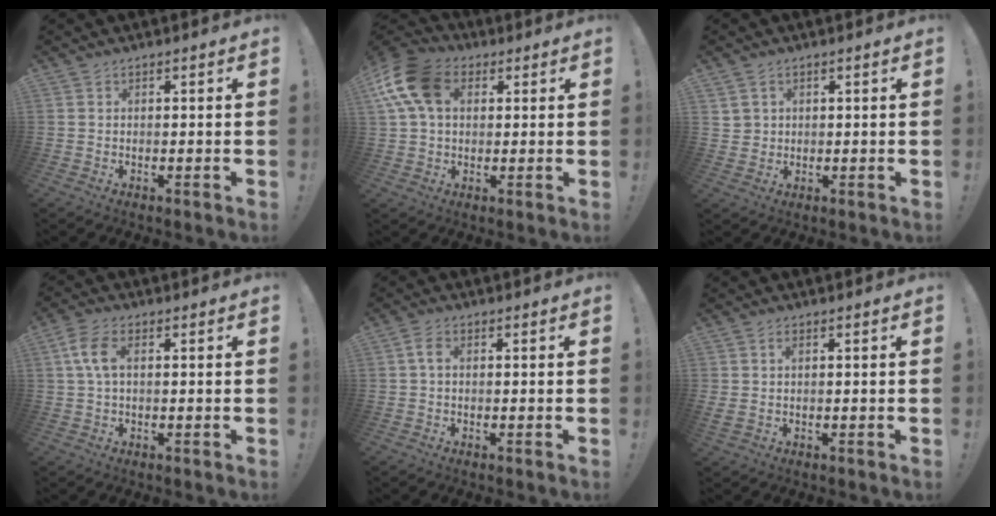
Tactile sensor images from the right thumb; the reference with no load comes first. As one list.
[{"total": 15.8, "force": [4.8, 10.8, 10.6], "torque": [-0.203, -0.004, 0.091]}, {"total": 3.3, "force": [1.5, 2.8, 0.7], "torque": [-0.006, -0.005, 0.030]}, {"total": 6.6, "force": [1.1, 3.3, 5.6], "torque": [-0.109, 0.004, 0.020]}, {"total": 2.4, "force": [0.3, 1.3, 2.1], "torque": [-0.043, 0.007, 0.006]}, {"total": 1.7, "force": [0.6, 0.6, 1.4], "torque": [-0.025, 0.001, 0.008]}]